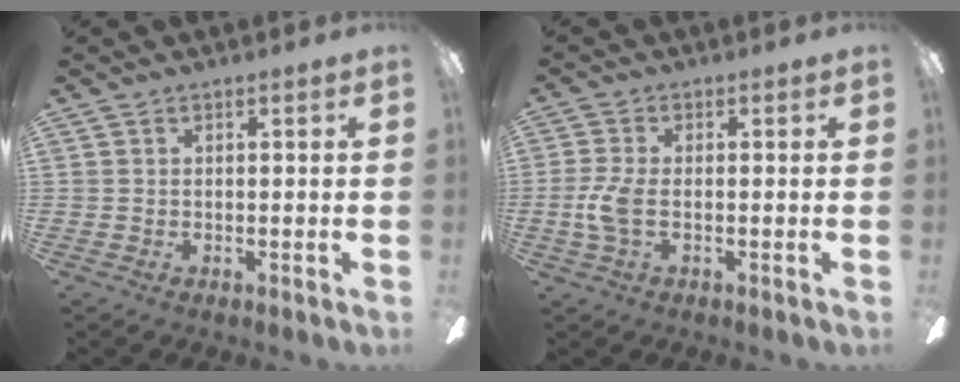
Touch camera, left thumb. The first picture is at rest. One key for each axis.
{"total": 5.8, "fx": -1.0, "fy": 2.5, "fz": 5.2, "tx": -0.114, "ty": 0.000, "tz": -0.021}